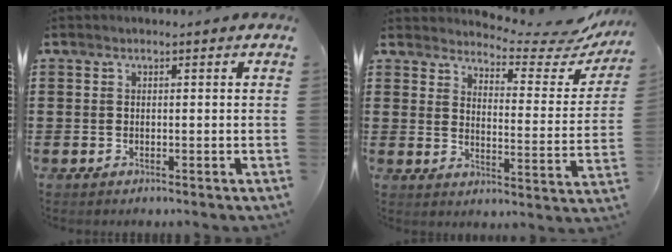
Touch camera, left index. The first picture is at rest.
{"total": 5.4, "force": [5.2, 0.8, 1.4], "torque": [-0.034, -0.047, 0.083]}